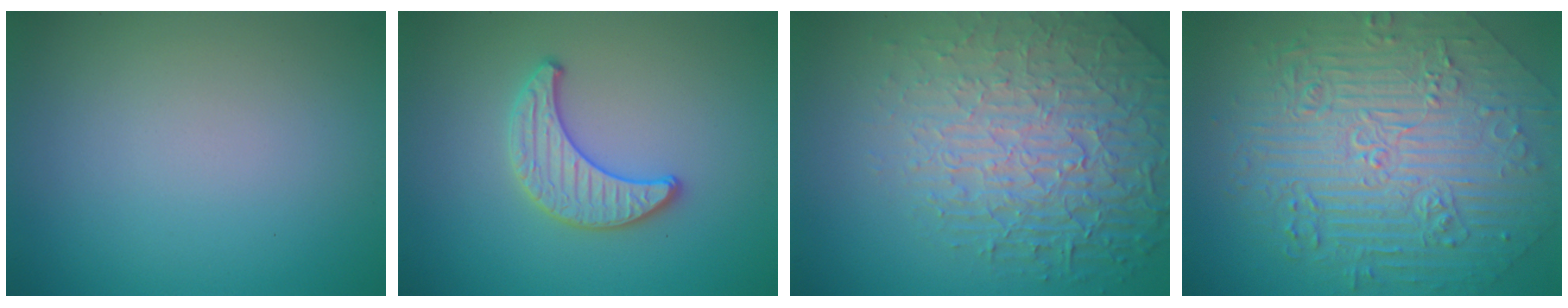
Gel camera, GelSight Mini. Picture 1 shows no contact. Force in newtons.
{"total": 2.4, "press": 2.4, "slide": 0.1}
{"total": 7.5, "press": 5.8, "slide": 4.8}
{"total": 11.1, "press": 7.5, "slide": 8.2}